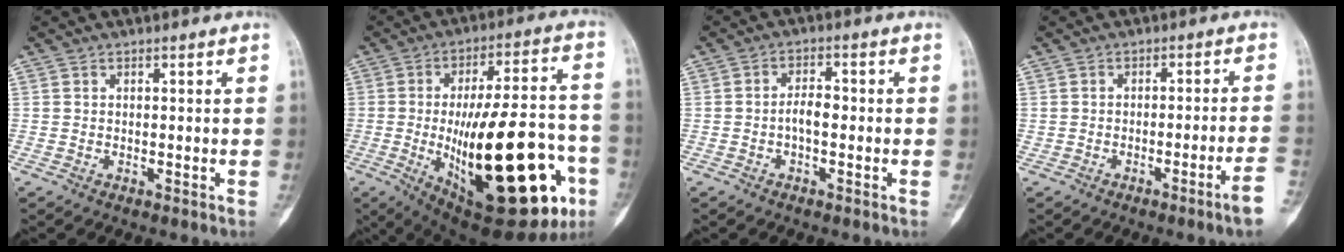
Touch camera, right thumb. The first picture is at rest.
{"total": 33.1, "force": [-8.8, 12.1, 29.6], "torque": [-0.405, 0.002, -0.107]}
{"total": 3.3, "force": [-0.7, 1.6, 2.8], "torque": [-0.043, 0.015, -0.016]}
{"total": 5.6, "force": [-2.9, -0.5, 4.8], "torque": [-0.074, 0.021, -0.040]}